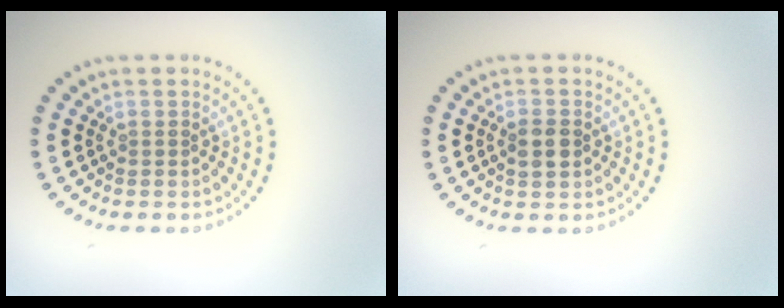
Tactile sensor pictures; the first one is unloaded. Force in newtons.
{"total": 2.0, "press": 2.0, "slide": 0.2}